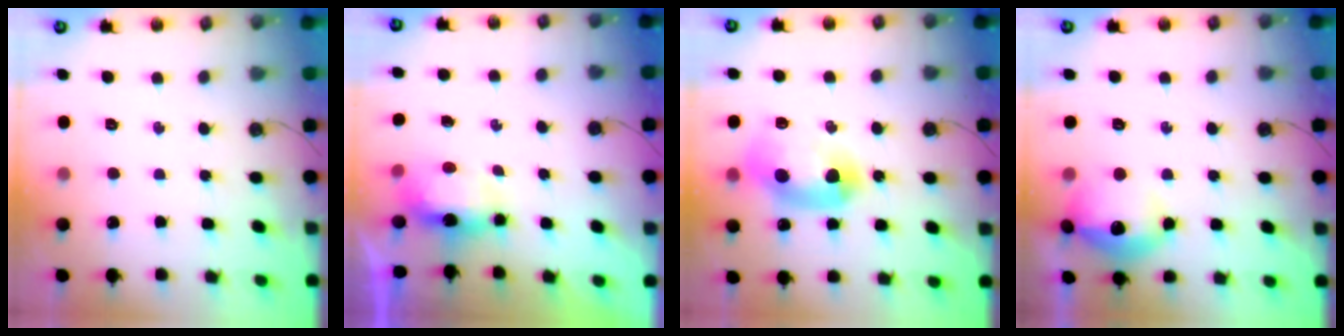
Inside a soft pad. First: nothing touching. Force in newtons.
{"total": 15.3, "press": 8.5, "slide": 12.7}
{"total": 14.8, "press": 14.8, "slide": 0.8}
{"total": 14.9, "press": 14.8, "slide": 1.1}